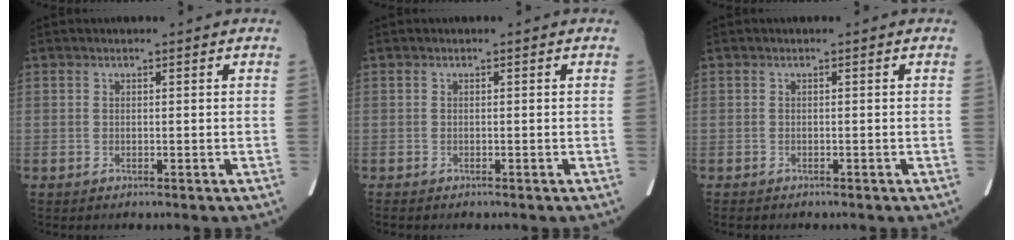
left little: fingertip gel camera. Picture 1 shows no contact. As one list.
[{"total": 0.8, "force": [-0.6, 0.2, 0.4], "torque": [-0.006, -0.003, -0.007]}, {"total": 1.6, "force": [-1.4, 0.6, 0.6], "torque": [-0.011, -0.004, -0.013]}]